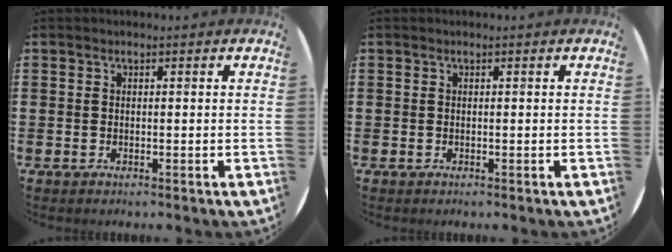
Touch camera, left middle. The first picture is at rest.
{"total": 0.0}